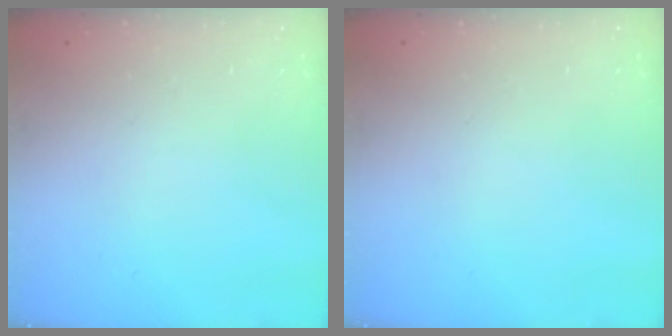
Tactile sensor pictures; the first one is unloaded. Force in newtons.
{"total": 0.0}